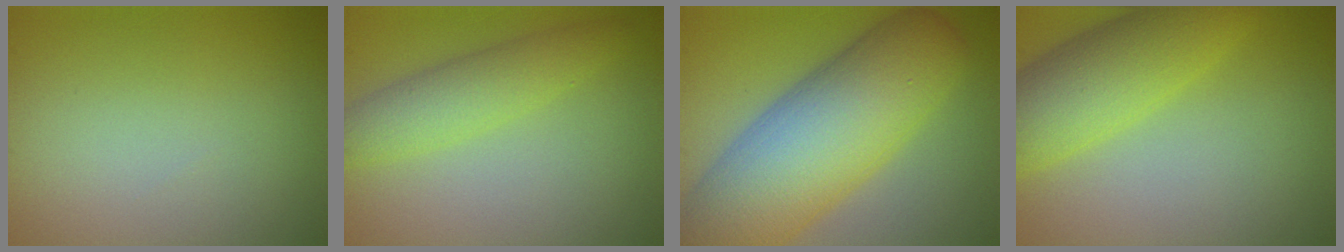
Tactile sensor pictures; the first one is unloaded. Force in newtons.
{"total": 3.5, "press": 3.5, "slide": 0.2}
{"total": 12.2, "press": 12.2, "slide": 0.4}
{"total": 6.6, "press": 6.6, "slide": 0.1}